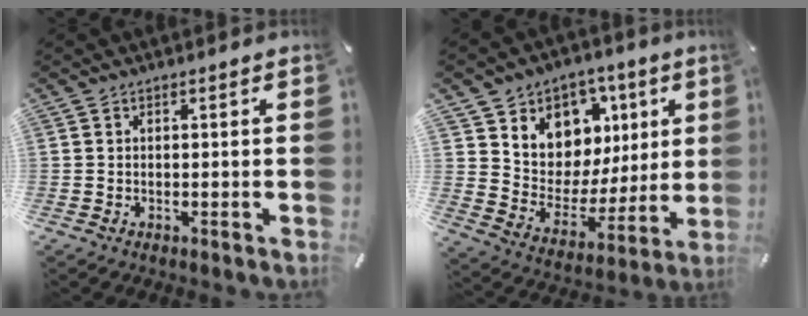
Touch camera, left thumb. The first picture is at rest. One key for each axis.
{"total": 9.8, "fx": 4.4, "fy": 8.7, "fz": 1.6, "tx": -0.029, "ty": -0.058, "tz": 0.086}